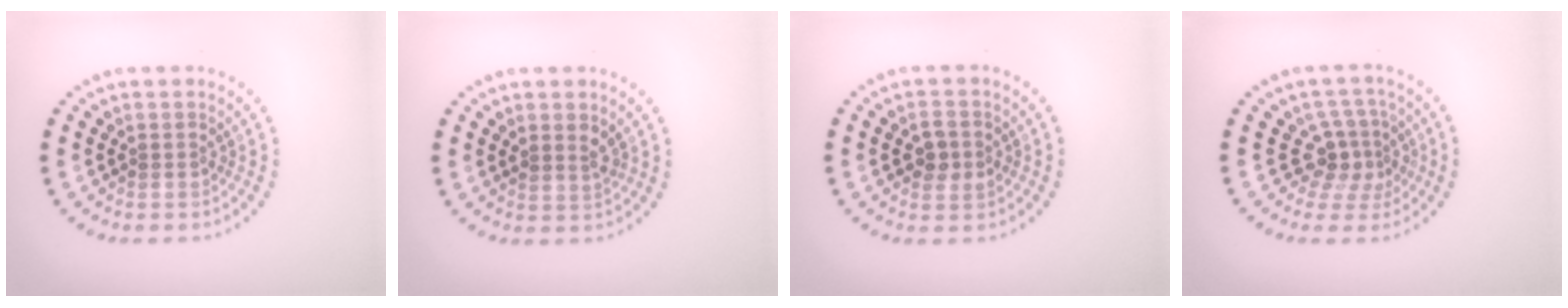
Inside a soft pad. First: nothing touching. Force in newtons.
{"total": 1.1, "press": 1.1, "slide": 0.4}
{"total": 2.0, "press": 2.0, "slide": 0.1}
{"total": 3.1, "press": 2.3, "slide": 2.0}